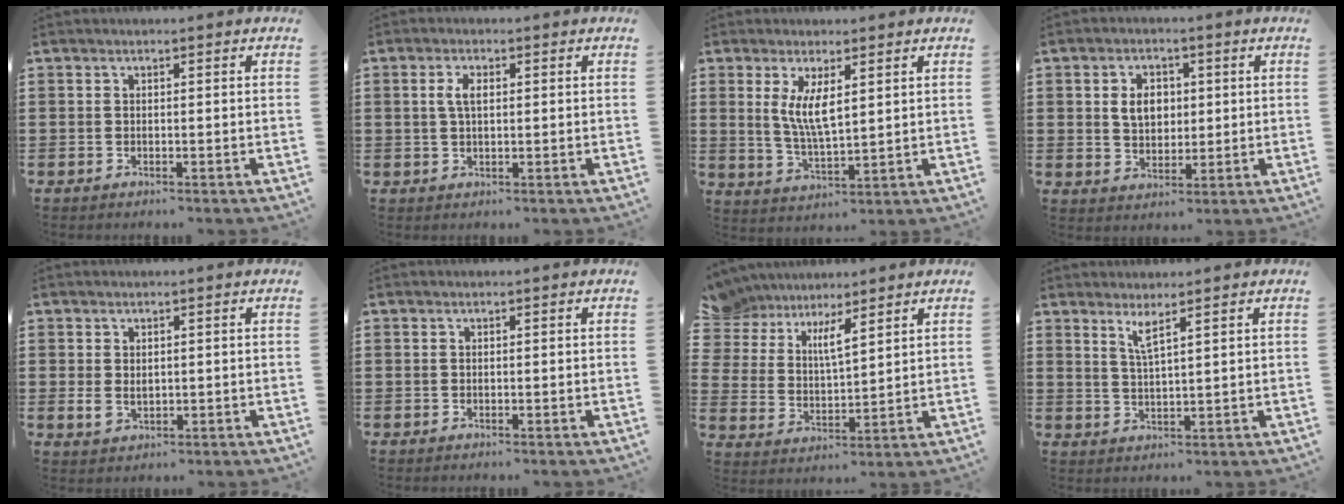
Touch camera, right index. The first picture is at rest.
{"total": 3.1, "force": [0.6, 1.4, 2.7], "torque": [-0.058, 0.008, 0.008]}
{"total": 5.9, "force": [1.7, 1.8, 5.3], "torque": [-0.108, 0.000, 0.030]}
{"total": 4.7, "force": [0.8, 3.5, 3.1], "torque": [-0.063, 0.009, 0.009]}
{"total": 2.0, "force": [0.6, 1.3, 1.3], "torque": [-0.027, 0.004, 0.011]}
{"total": 0.0}
{"total": 6.5, "force": [5.7, 2.1, 2.1], "torque": [-0.066, -0.018, 0.106]}
{"total": 2.6, "force": [2.3, -0.2, 1.2], "torque": [-0.028, 0.000, 0.043]}